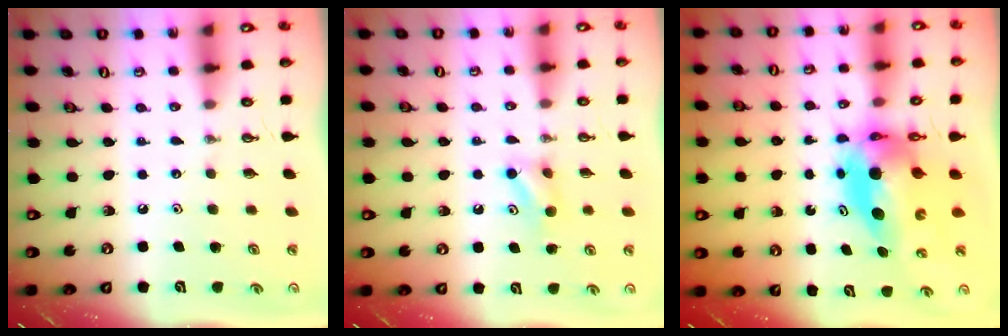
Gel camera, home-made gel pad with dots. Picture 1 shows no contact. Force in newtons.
{"total": 5.3, "press": 5.2, "slide": 0.6}
{"total": 8.3, "press": 8.2, "slide": 0.9}